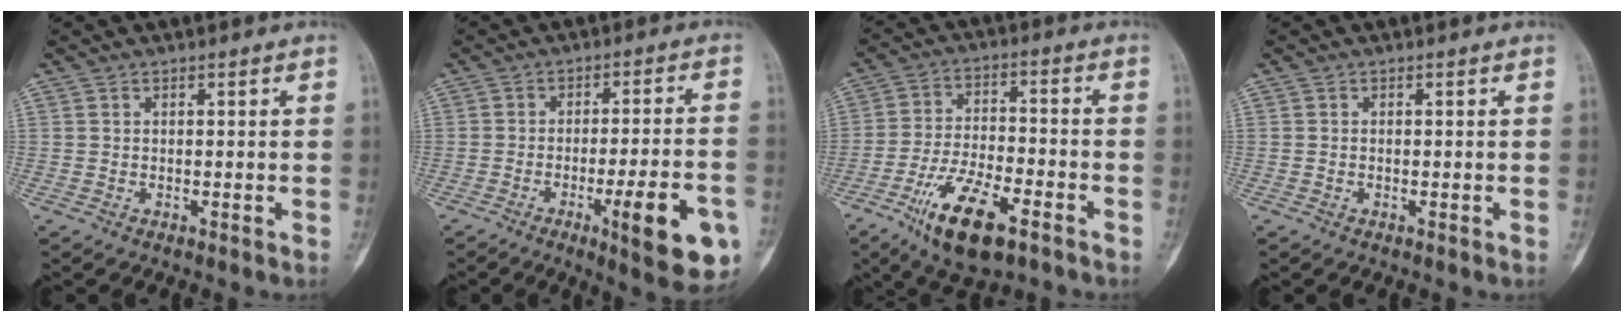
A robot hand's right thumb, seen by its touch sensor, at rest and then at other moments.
{"total": 14.3, "force": [-5.7, 2.8, 12.9], "torque": [-0.170, 0.011, -0.073]}
{"total": 14.1, "force": [-7.8, 5.3, 10.5], "torque": [-0.188, 0.030, -0.133]}
{"total": 0.0}